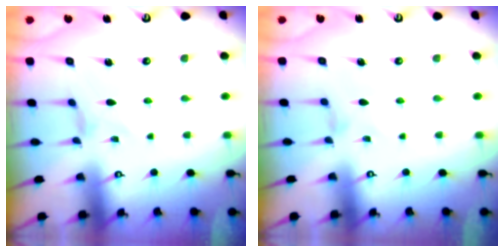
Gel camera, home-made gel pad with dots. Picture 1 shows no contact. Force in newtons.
{"total": 1.4, "press": 1.3, "slide": 0.3}